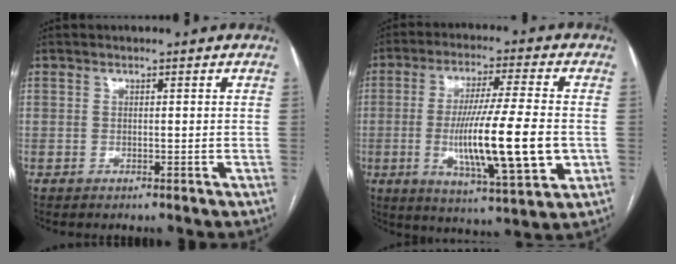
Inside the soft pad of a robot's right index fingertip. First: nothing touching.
{"total": 16.5, "force": [-2.5, 1.5, 16.3], "torque": [-0.290, -0.017, -0.040]}